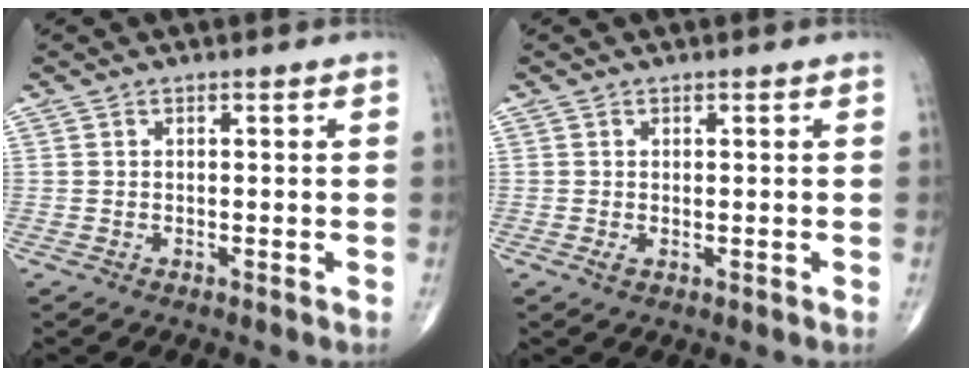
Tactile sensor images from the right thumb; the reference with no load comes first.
{"total": 1.0, "force": [-0.1, 0.5, 0.8], "torque": [-0.017, 0.000, 0.000]}